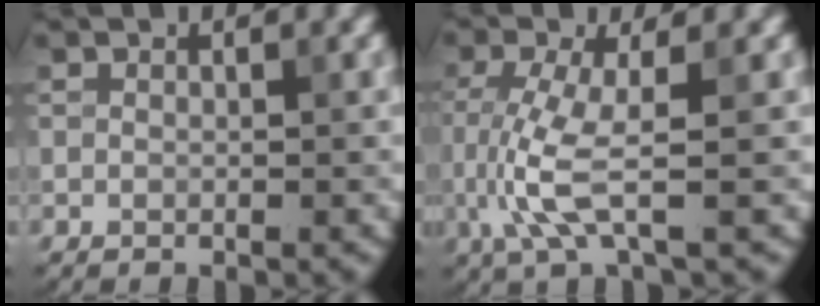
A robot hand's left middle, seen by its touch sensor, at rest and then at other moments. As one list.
[{"total": 4.4, "force": [-0.9, 0.9, 4.2], "torque": [-0.111, -0.009, -0.016]}]